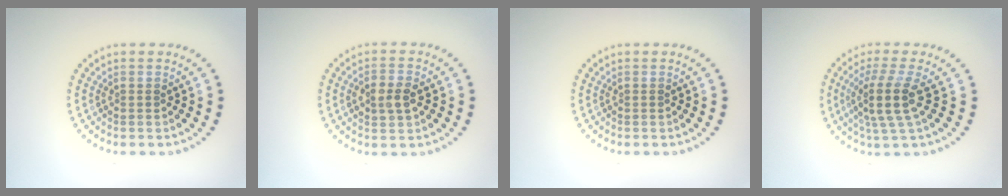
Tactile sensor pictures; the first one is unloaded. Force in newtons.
{"total": 2.4, "press": 2.4, "slide": 0.4}
{"total": 0.0}
{"total": 3.8, "press": 2.9, "slide": 2.5}